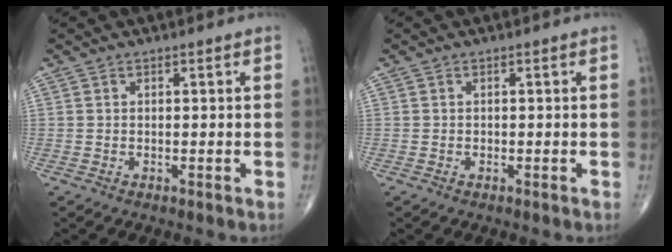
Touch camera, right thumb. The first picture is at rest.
{"total": 0.0}